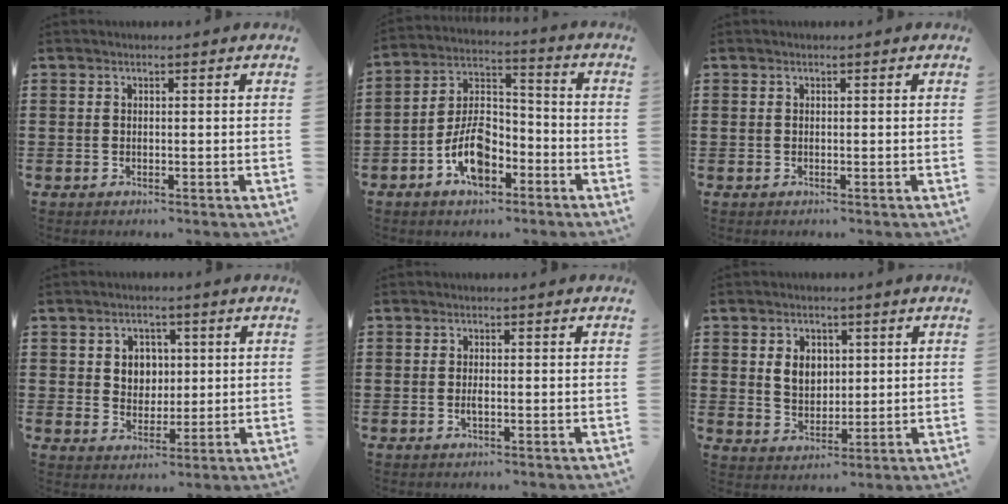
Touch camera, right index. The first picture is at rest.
{"total": 8.8, "force": [-4.5, 4.7, 6.0], "torque": [-0.129, 0.012, -0.084]}
{"total": 0.0}
{"total": 4.2, "force": [1.1, 3.8, 1.3], "torque": [-0.035, 0.011, 0.015]}
{"total": 1.1, "force": [-0.2, 0.2, 1.1], "torque": [-0.020, -0.004, -0.003]}
{"total": 4.7, "force": [1.1, 3.7, 2.8], "torque": [-0.059, 0.009, 0.015]}